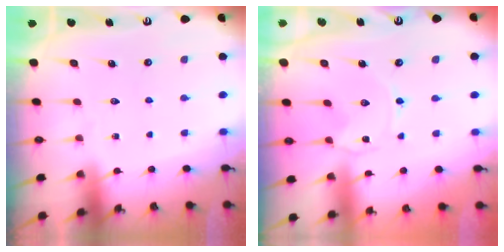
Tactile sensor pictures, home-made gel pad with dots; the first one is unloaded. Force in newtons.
{"total": 0.0}